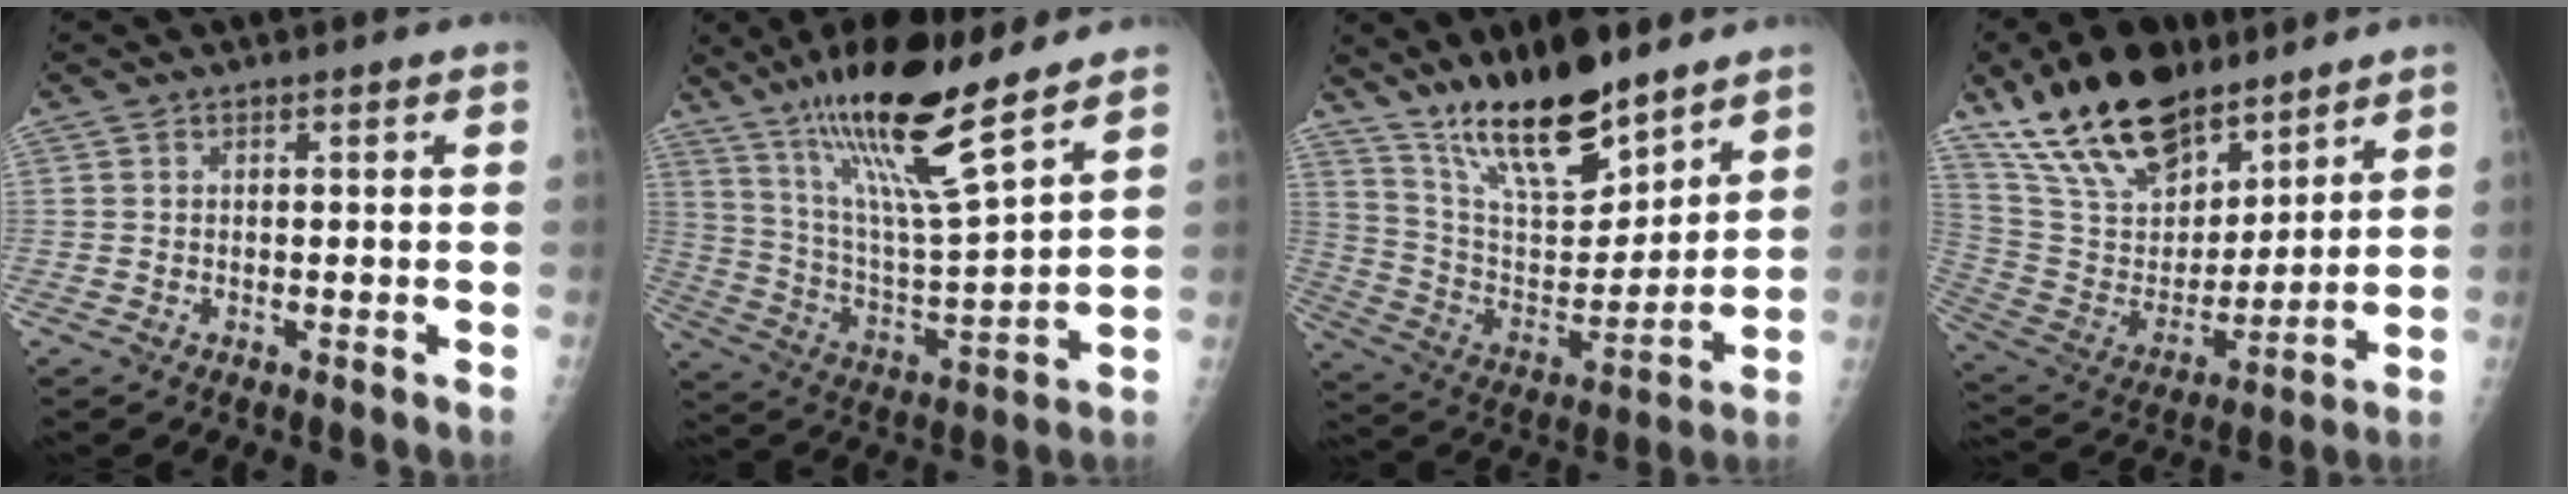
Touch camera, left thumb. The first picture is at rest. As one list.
[{"total": 19.0, "force": [13.3, 2.6, 13.4], "torque": [-0.222, -0.067, 0.243]}, {"total": 19.0, "force": [14.2, 6.2, 10.9], "torque": [-0.141, -0.091, 0.258]}, {"total": 23.1, "force": [16.4, 10.9, 12.0], "torque": [-0.182, -0.055, 0.300]}]